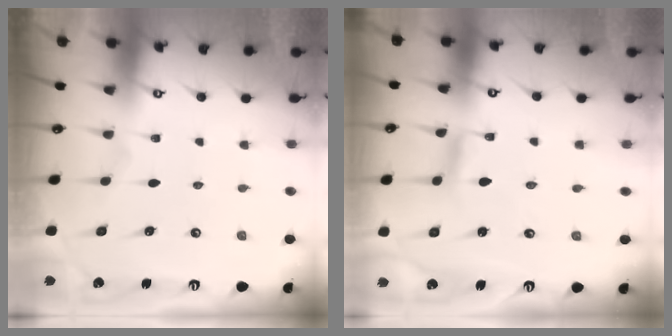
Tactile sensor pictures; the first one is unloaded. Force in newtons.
{"total": 2.9, "press": 2.9, "slide": 0.1}